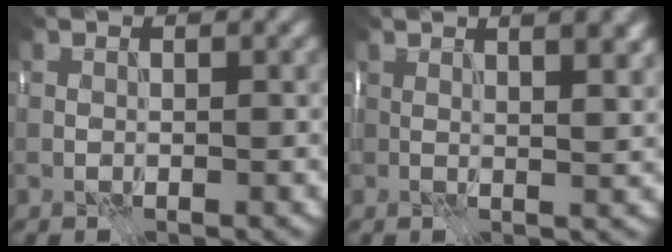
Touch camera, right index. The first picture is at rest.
{"total": 5.6, "force": [2.9, 2.0, 4.4], "torque": [-0.027, 0.023, 0.017]}